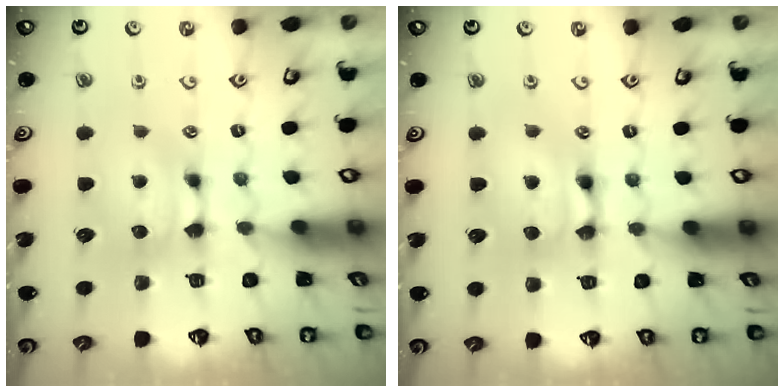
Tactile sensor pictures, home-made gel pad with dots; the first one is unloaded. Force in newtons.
{"total": 2.6, "press": 2.6, "slide": 0.2}